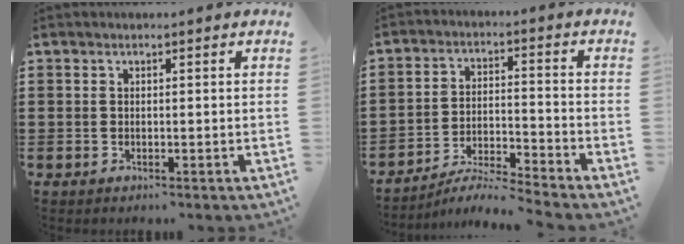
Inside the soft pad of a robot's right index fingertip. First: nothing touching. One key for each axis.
{"total": 4.9, "fx": -4.8, "fy": -0.4, "fz": 1.1, "tx": -0.029, "ty": -0.008, "tz": -0.100}